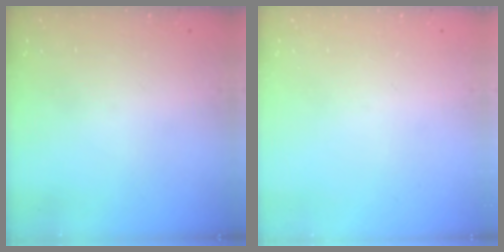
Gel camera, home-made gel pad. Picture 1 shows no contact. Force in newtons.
{"total": 0.0}